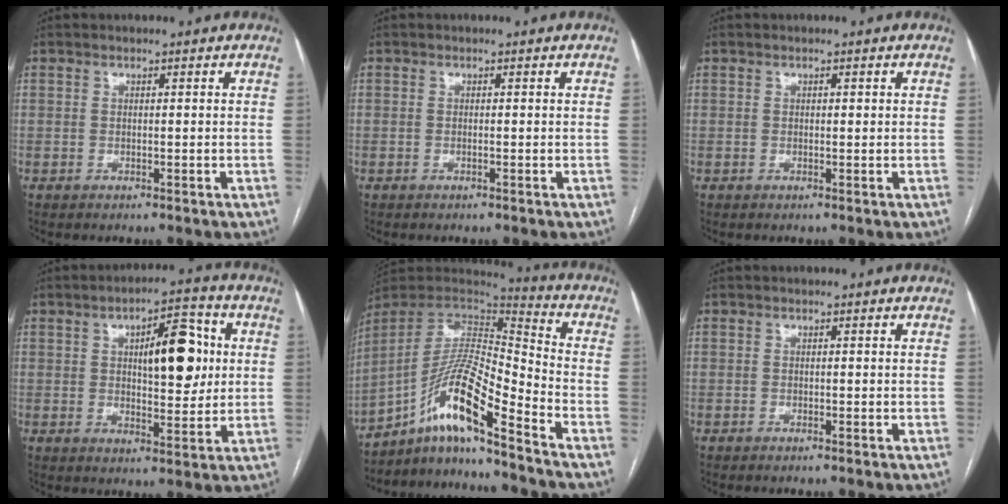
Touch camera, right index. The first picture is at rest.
{"total": 0.0}
{"total": 0.5, "force": [0.2, 0.2, 0.4], "torque": [-0.003, 0.001, 0.002]}
{"total": 11.0, "force": [2.3, 3.9, 10.0], "torque": [-0.143, 0.016, 0.036]}
{"total": 14.4, "force": [-9.6, 0.6, 10.8], "torque": [-0.202, 0.015, -0.171]}
{"total": 0.0}